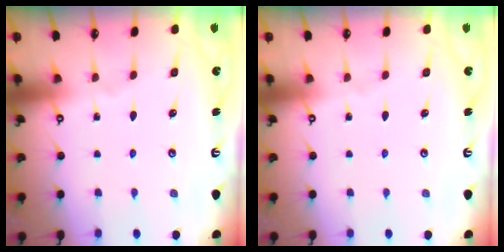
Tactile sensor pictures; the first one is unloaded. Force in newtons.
{"total": 0.0}